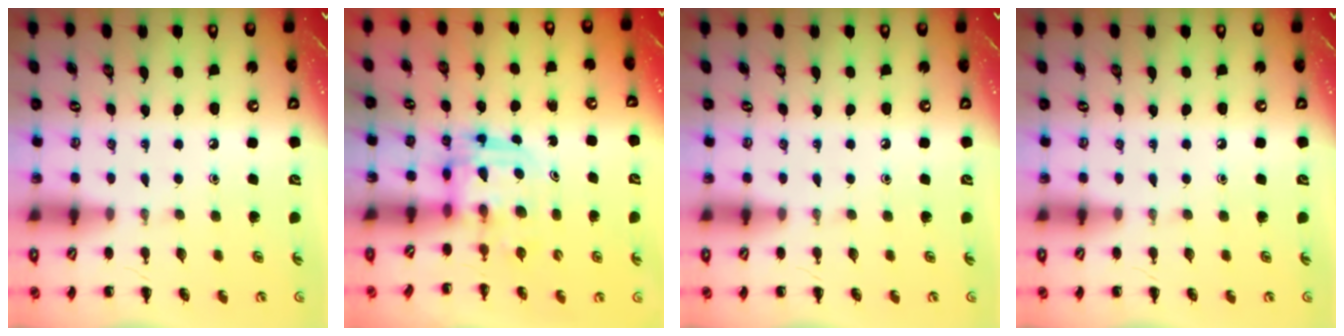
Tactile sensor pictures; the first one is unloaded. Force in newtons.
{"total": 3.0, "press": 3.0, "slide": 0.3}
{"total": 0.0}
{"total": 0.0}